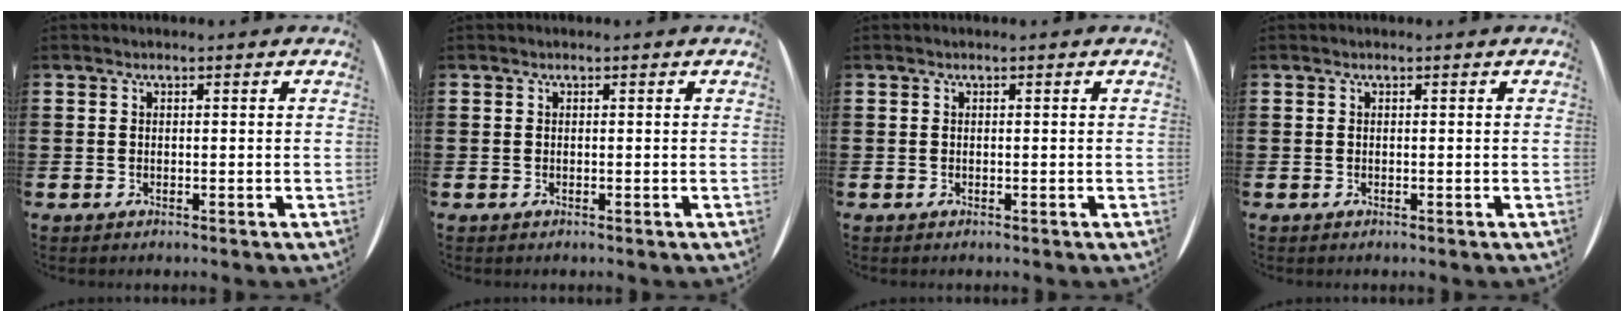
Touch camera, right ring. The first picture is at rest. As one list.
[{"total": 0.0}, {"total": 0.0}, {"total": 0.0}]